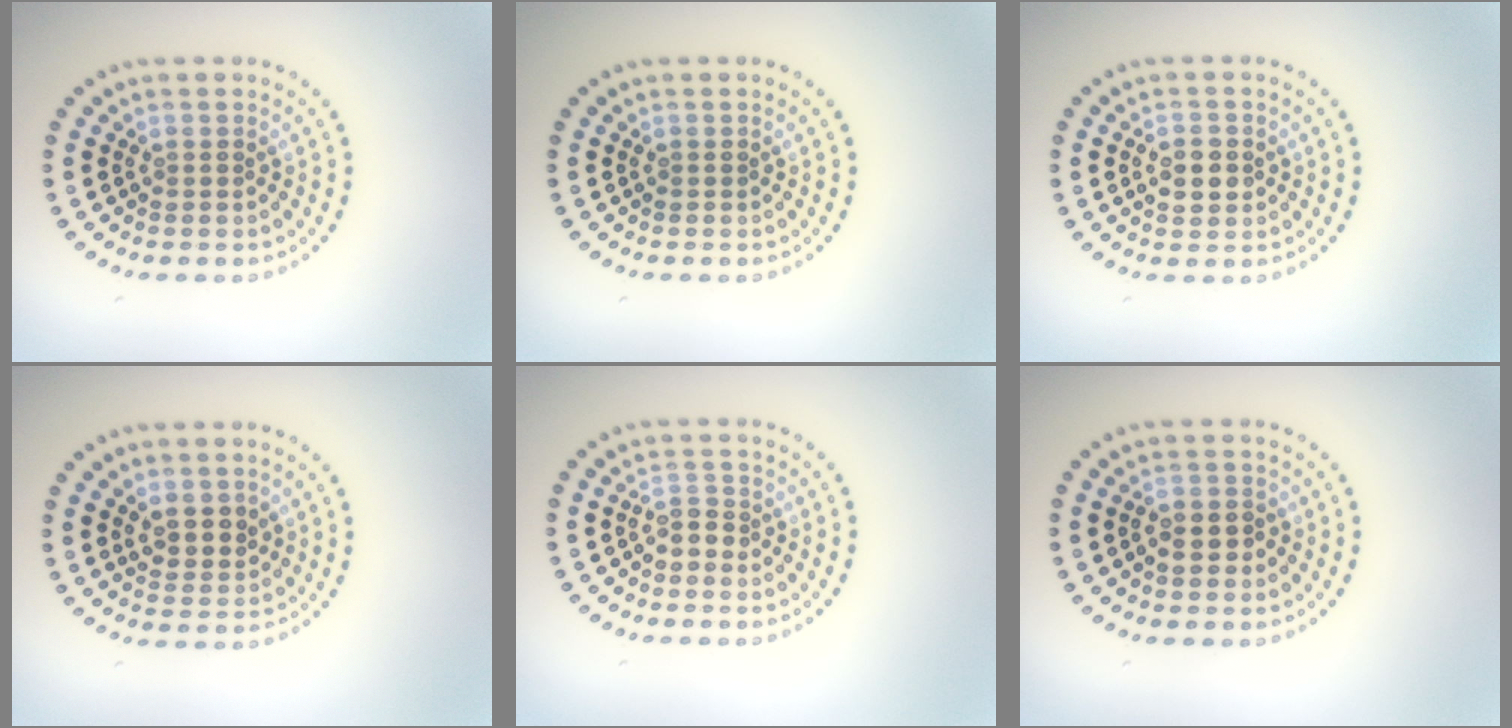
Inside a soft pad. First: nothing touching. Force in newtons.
{"total": 0.0}
{"total": 2.7, "press": 2.7, "slide": 0.1}
{"total": 2.2, "press": 2.0, "slide": 1.0}
{"total": 1.4, "press": 1.2, "slide": 0.7}
{"total": 1.9, "press": 1.8, "slide": 0.4}